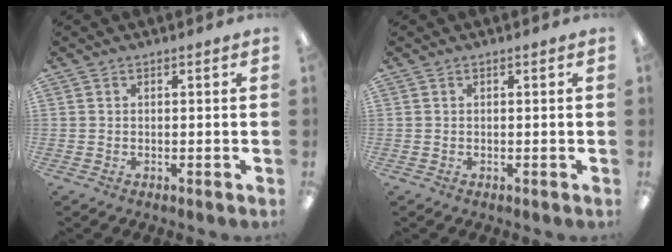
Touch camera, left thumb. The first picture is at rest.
{"total": 0.0}